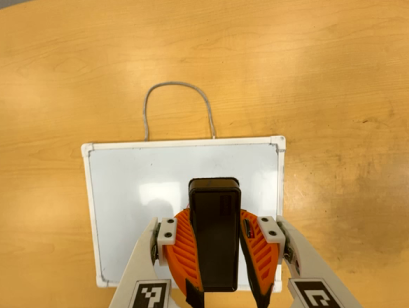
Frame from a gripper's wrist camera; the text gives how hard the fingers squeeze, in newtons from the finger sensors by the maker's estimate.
{"total": 10.8, "left": 9.2, "right": 12.5}